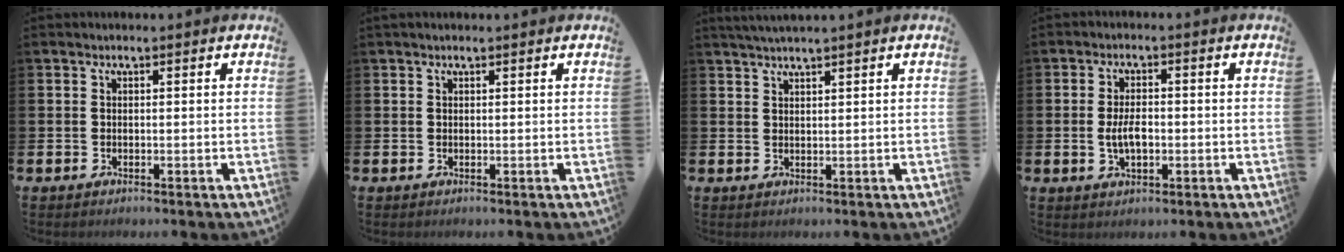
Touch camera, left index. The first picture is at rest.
{"total": 0.6, "force": [0.5, 0.1, 0.2], "torque": [-0.003, 0.001, 0.009]}
{"total": 2.0, "force": [1.9, -0.3, 0.5], "torque": [-0.016, -0.001, 0.037]}
{"total": 3.8, "force": [-0.3, 2.0, 3.3], "torque": [-0.053, 0.001, -0.008]}